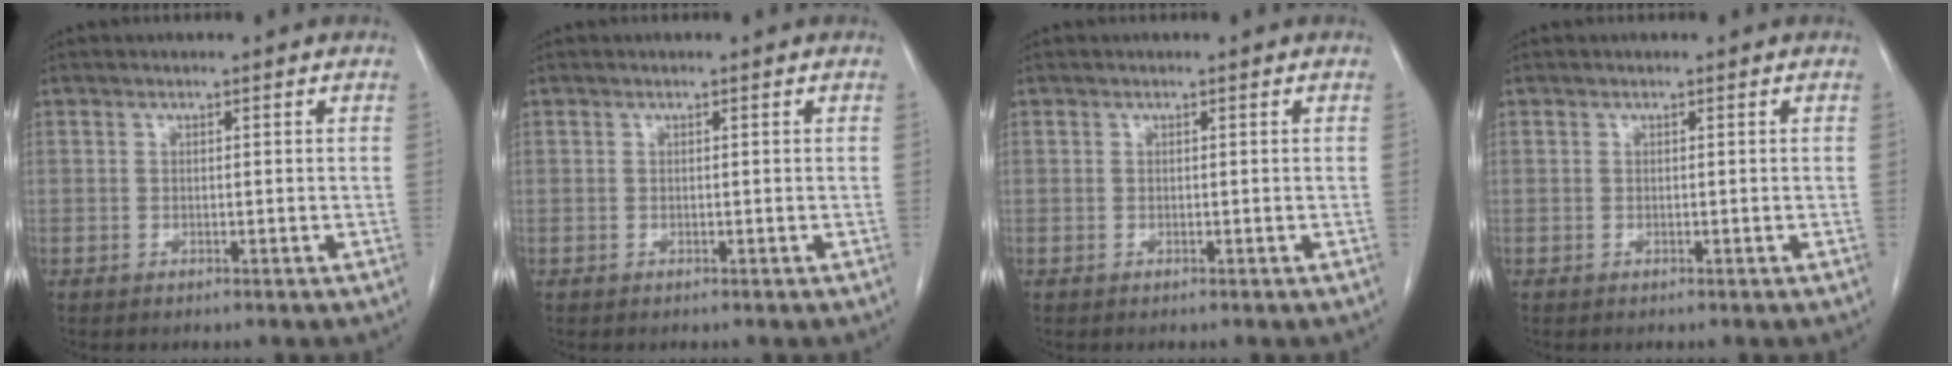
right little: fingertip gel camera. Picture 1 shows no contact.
{"total": 0.0}
{"total": 0.0}
{"total": 0.0}